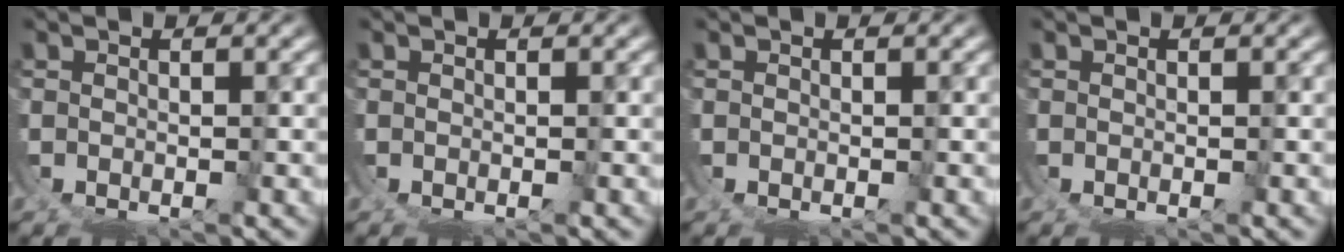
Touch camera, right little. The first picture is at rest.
{"total": 0.0}
{"total": 0.0}
{"total": 0.0}